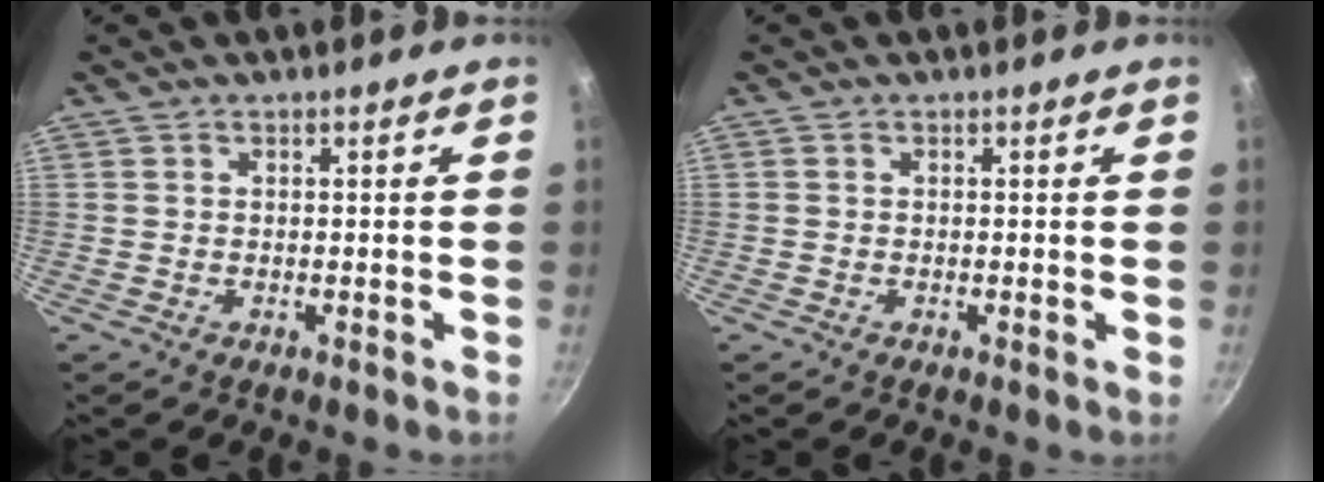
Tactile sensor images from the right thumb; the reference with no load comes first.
{"total": 0.0}